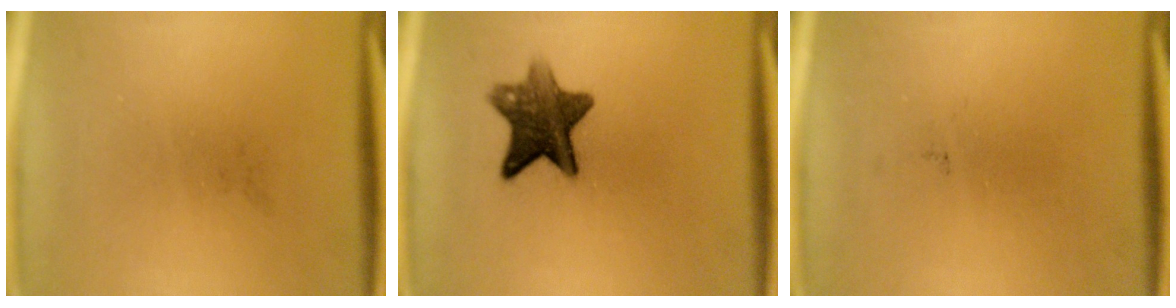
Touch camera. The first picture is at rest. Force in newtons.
{"total": 9.1}
{"total": 0.0}